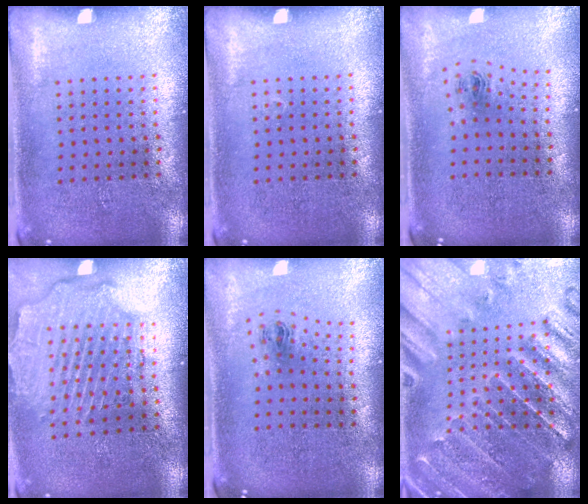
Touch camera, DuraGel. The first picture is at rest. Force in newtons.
{"total": 0.0}
{"total": 1.0, "press": 0.4, "slide": 0.9}
{"total": 2.6, "press": 2.2, "slide": 1.3}
{"total": 1.0, "press": 0.4, "slide": 0.9}
{"total": 1.6, "press": 1.6, "slide": 0.3}